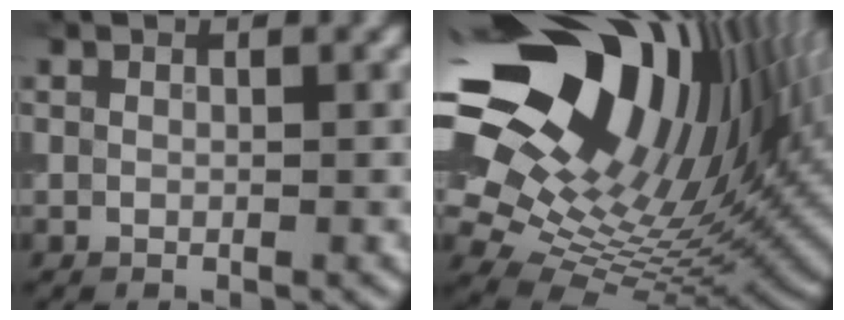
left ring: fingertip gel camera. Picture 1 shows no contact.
{"total": 20.8, "force": [8.9, 12.1, 14.3], "torque": [-0.255, 0.015, 0.175]}